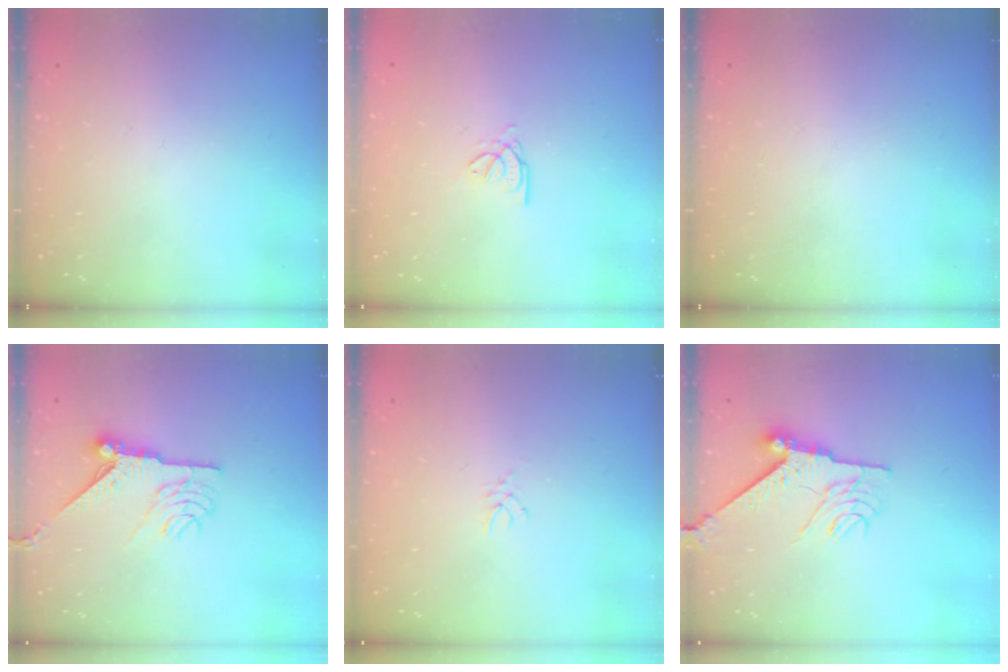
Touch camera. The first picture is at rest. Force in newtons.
{"total": 2.7, "press": 2.7, "slide": 0.4}
{"total": 0.0}
{"total": 10.2, "press": 10.2, "slide": 0.5}
{"total": 2.1, "press": 2.1, "slide": 0.3}
{"total": 8.9, "press": 8.9, "slide": 0.9}